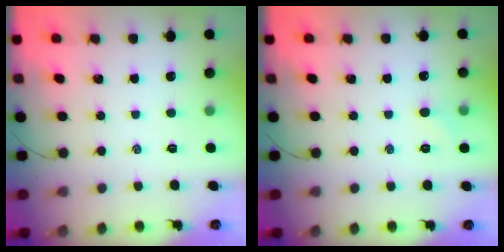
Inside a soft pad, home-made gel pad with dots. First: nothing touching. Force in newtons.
{"total": 3.8, "press": 3.6, "slide": 1.1}